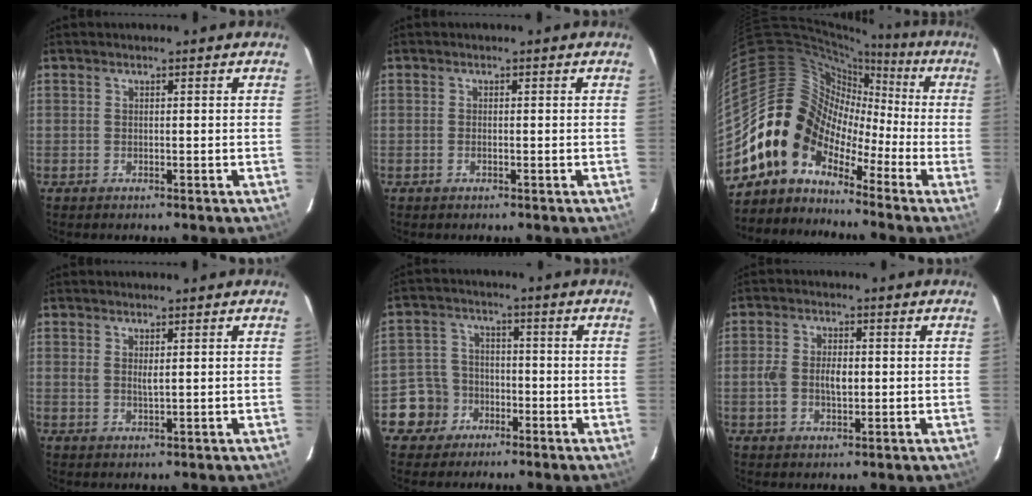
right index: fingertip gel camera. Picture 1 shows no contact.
{"total": 0.5, "force": [-0.2, 0.2, 0.4], "torque": [-0.008, 0.000, -0.005]}
{"total": 11.7, "force": [-6.5, 9.4, 2.7], "torque": [-0.050, 0.039, -0.142]}
{"total": 1.6, "force": [0.6, 0.3, 1.4], "torque": [-0.023, -0.002, 0.011]}
{"total": 7.0, "force": [-3.4, 6.1, 0.6], "torque": [-0.035, 0.028, -0.058]}
{"total": 5.4, "force": [-0.5, 3.2, 4.3], "torque": [-0.084, 0.004, -0.010]}